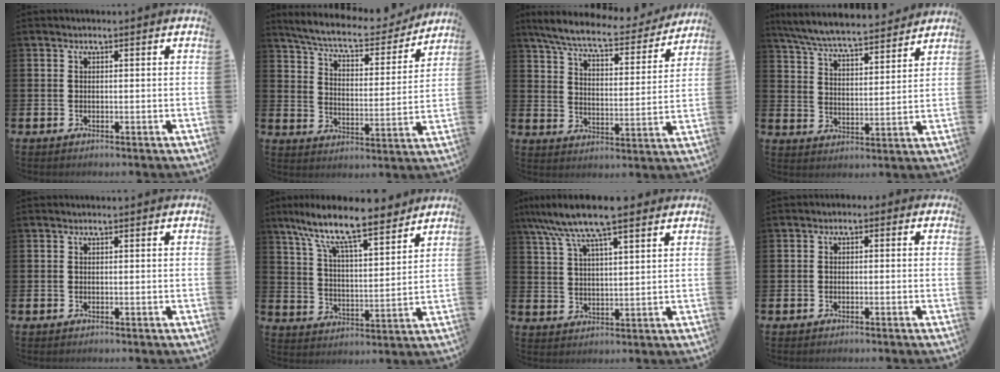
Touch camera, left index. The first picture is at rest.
{"total": 7.3, "force": [6.8, 1.3, 2.5], "torque": [-0.073, -0.048, 0.112]}
{"total": 7.7, "force": [7.0, 0.9, 3.1], "torque": [-0.089, -0.046, 0.118]}
{"total": 7.0, "force": [6.7, 0.7, 2.0], "torque": [-0.067, -0.045, 0.117]}
{"total": 0.0}
{"total": 10.4, "force": [9.0, 1.7, 4.9], "torque": [-0.125, -0.058, 0.153]}
{"total": 10.0, "force": [8.2, 1.6, 5.4], "torque": [-0.121, -0.022, 0.148]}
{"total": 1.2, "force": [-1.0, 0.6, 0.2], "torque": [-0.009, 0.004, -0.023]}